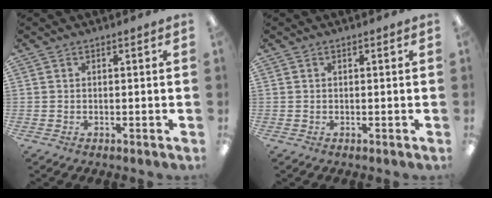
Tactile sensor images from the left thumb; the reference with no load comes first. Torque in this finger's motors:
{"motor_torque": [0.00, 0.00, 0.02, -0.02, 0.00]}